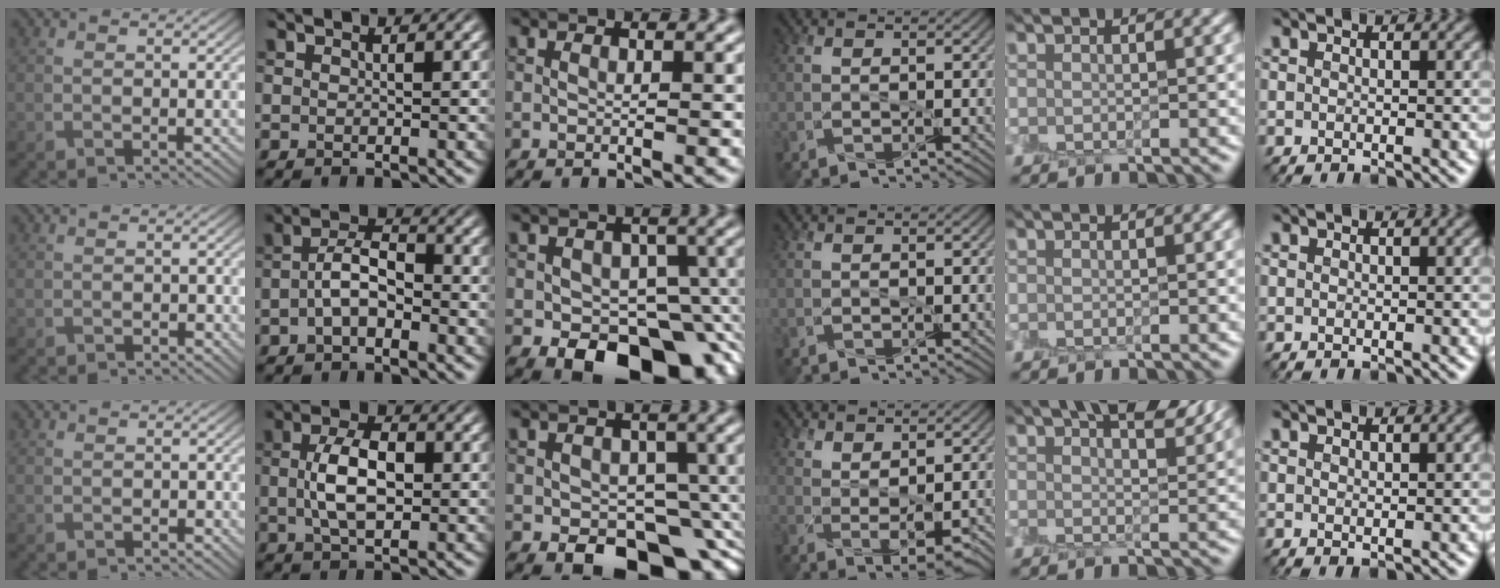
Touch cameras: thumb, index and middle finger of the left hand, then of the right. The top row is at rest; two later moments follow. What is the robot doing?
{"motion": "peel", "object": "lint roller sheet"}